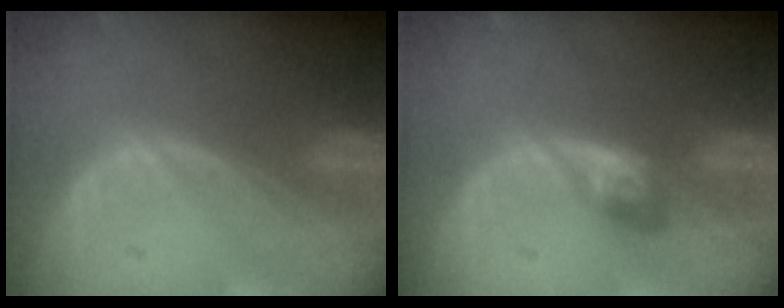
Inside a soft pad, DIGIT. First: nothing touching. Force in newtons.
{"total": 2.9, "press": 2.7, "slide": 1.2}